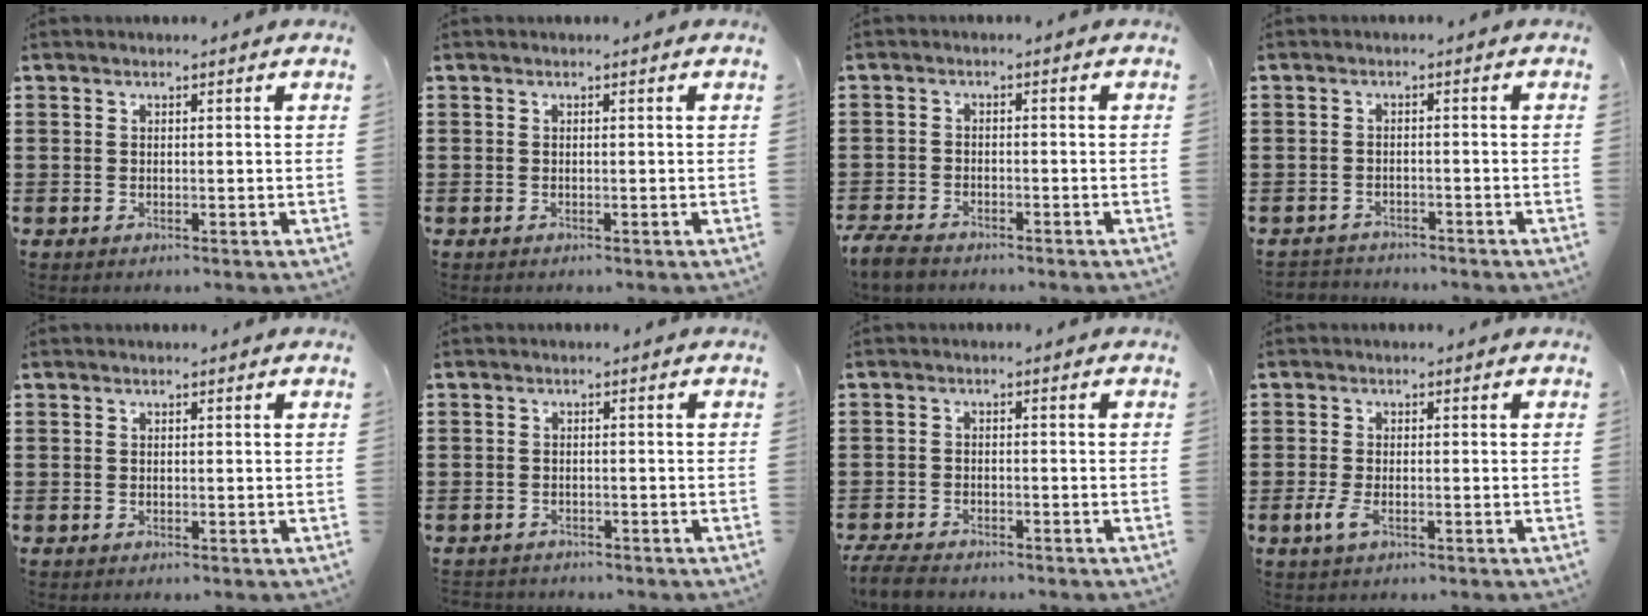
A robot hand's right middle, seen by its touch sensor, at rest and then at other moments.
{"total": 0.0}
{"total": 3.1, "force": [-2.8, 1.0, 1.0], "torque": [-0.040, -0.002, -0.063]}
{"total": 1.9, "force": [-1.9, 0.4, -0.3], "torque": [-0.002, 0.001, -0.043]}
{"total": 0.0}
{"total": 1.6, "force": [-1.4, 0.6, -0.3], "torque": [0.001, 0.003, -0.034]}
{"total": 3.3, "force": [-3.1, 0.8, 0.9], "torque": [-0.030, -0.002, -0.067]}
{"total": 2.7, "force": [-1.1, 1.2, 2.2], "torque": [-0.068, -0.010, -0.029]}